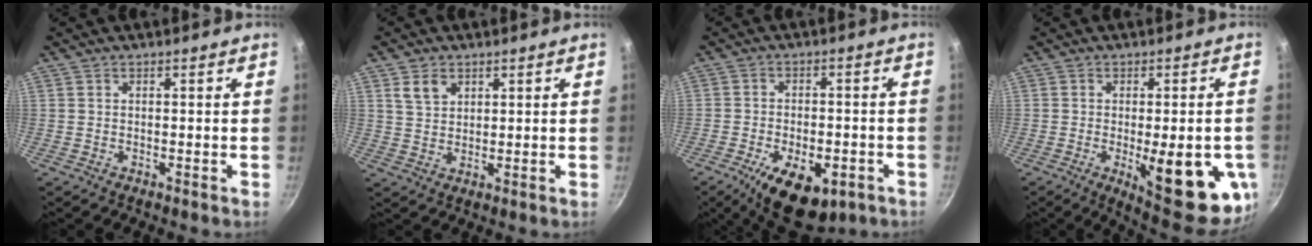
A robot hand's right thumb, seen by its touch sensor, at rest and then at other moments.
{"total": 4.2, "force": [2.3, 2.9, 2.1], "torque": [-0.027, -0.012, 0.048]}
{"total": 13.3, "force": [-6.6, 6.6, 9.5], "torque": [-0.141, 0.011, -0.089]}
{"total": 17.9, "force": [-4.8, 6.2, 16.0], "torque": [-0.163, -0.009, -0.038]}